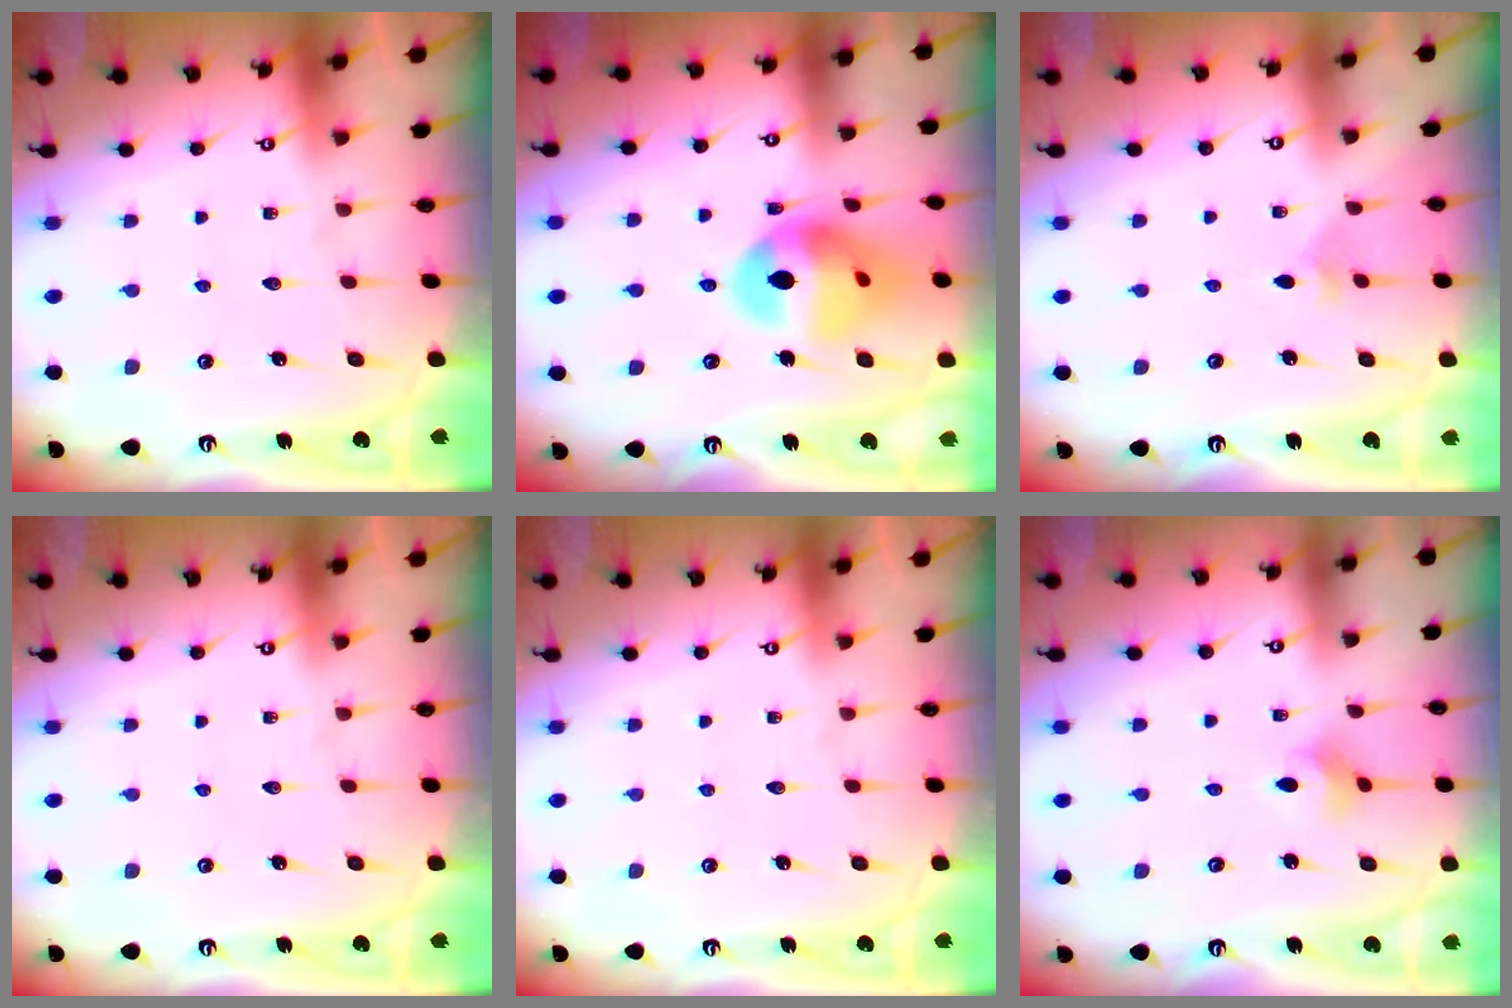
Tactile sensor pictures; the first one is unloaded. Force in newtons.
{"total": 15.3, "press": 15.3, "slide": 1.3}
{"total": 1.9, "press": 1.9, "slide": 0.3}
{"total": 0.0}
{"total": 0.0}
{"total": 3.0, "press": 3.0, "slide": 0.6}